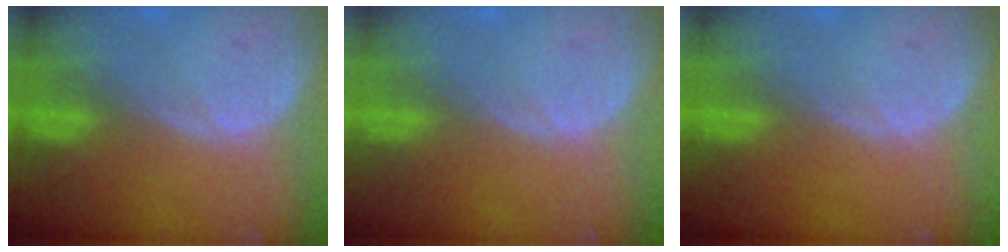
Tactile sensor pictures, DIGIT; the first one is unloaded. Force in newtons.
{"total": 0.5, "press": 0.0, "slide": 0.5}
{"total": 0.0}